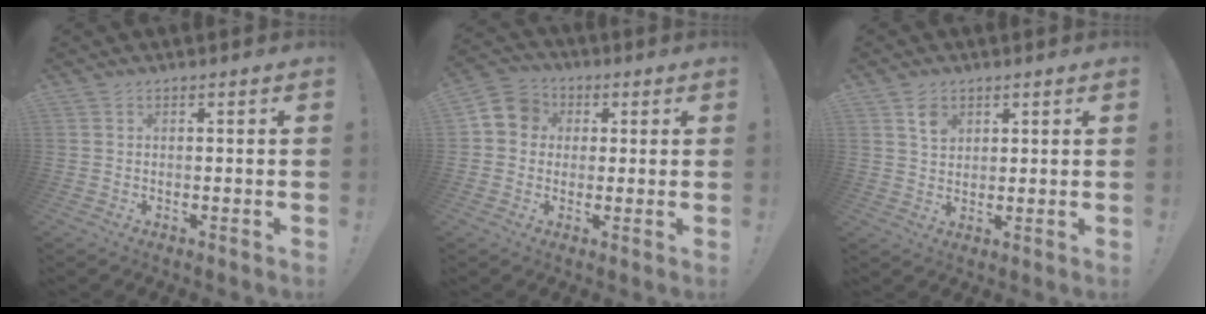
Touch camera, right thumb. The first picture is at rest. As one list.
[{"total": 7.5, "force": [0.8, 7.0, 2.5], "torque": [-0.041, 0.010, 0.018]}, {"total": 5.0, "force": [2.8, 3.6, 1.9], "torque": [-0.021, -0.011, 0.050]}]